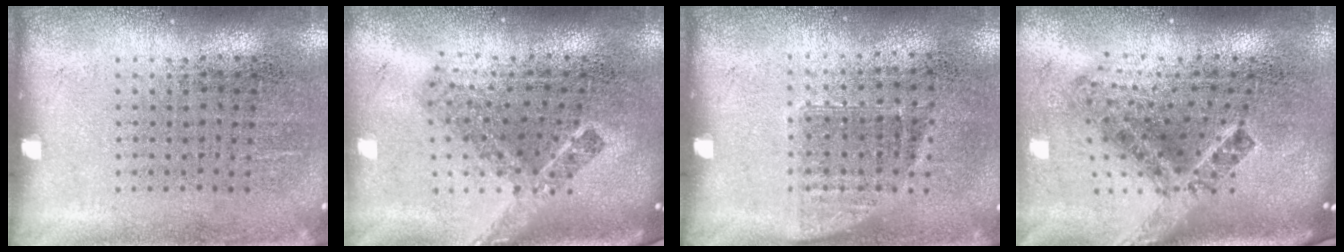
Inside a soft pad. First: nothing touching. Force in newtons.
{"total": 2.4, "press": 1.6, "slide": 1.7}
{"total": 0.9, "press": 0.7, "slide": 0.5}
{"total": 2.9, "press": 1.7, "slide": 2.4}